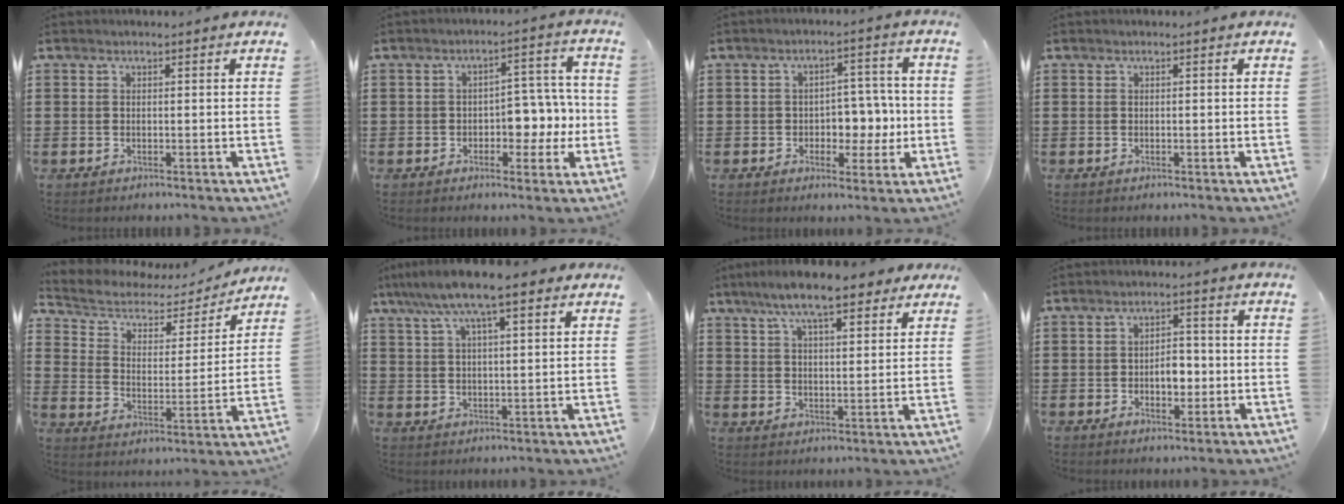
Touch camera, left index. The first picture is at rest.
{"total": 5.7, "force": [-1.2, 3.8, 4.1], "torque": [-0.064, 0.006, -0.029]}
{"total": 5.2, "force": [-0.6, 4.2, 2.9], "torque": [-0.045, 0.002, -0.020]}
{"total": 0.0}
{"total": 4.1, "force": [3.0, 2.5, 1.3], "torque": [-0.051, -0.016, 0.042]}
{"total": 9.6, "force": [6.7, 1.9, 6.7], "torque": [-0.143, -0.003, 0.119]}
{"total": 9.7, "force": [7.5, 2.0, 5.7], "torque": [-0.123, -0.009, 0.134]}
{"total": 4.2, "force": [-0.8, 2.4, 3.3], "torque": [-0.048, 0.001, -0.022]}